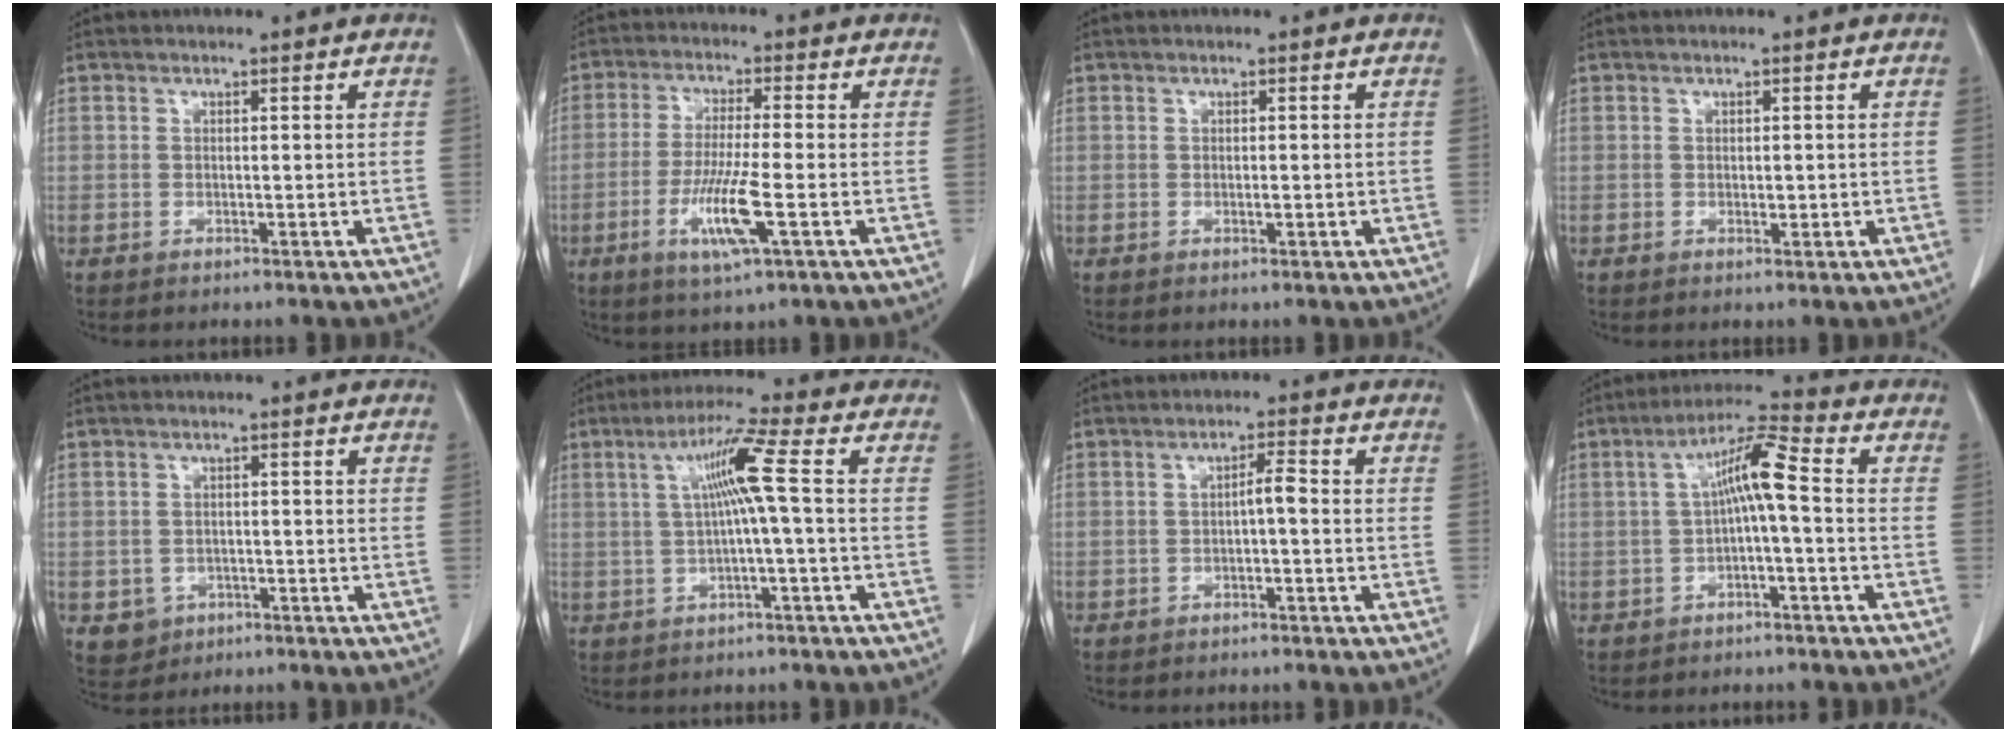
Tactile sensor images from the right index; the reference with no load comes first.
{"total": 8.5, "force": [-2.9, 0.2, 8.0], "torque": [-0.160, -0.016, -0.053]}
{"total": 0.7, "force": [-0.1, 0.2, 0.6], "torque": [-0.013, -0.001, 0.001]}
{"total": 1.0, "force": [-0.1, 0.6, 0.8], "torque": [-0.011, 0.000, 0.002]}
{"total": 3.3, "force": [-1.2, 3.1, 0.6], "torque": [-0.004, 0.007, -0.008]}
{"total": 6.8, "force": [0.7, -1.2, 6.7], "torque": [-0.122, 0.016, 0.017]}
{"total": 2.3, "force": [-0.5, 0.2, 2.2], "torque": [-0.037, 0.005, -0.007]}
{"total": 7.1, "force": [-0.1, 0.4, 7.1], "torque": [-0.129, 0.026, -0.005]}